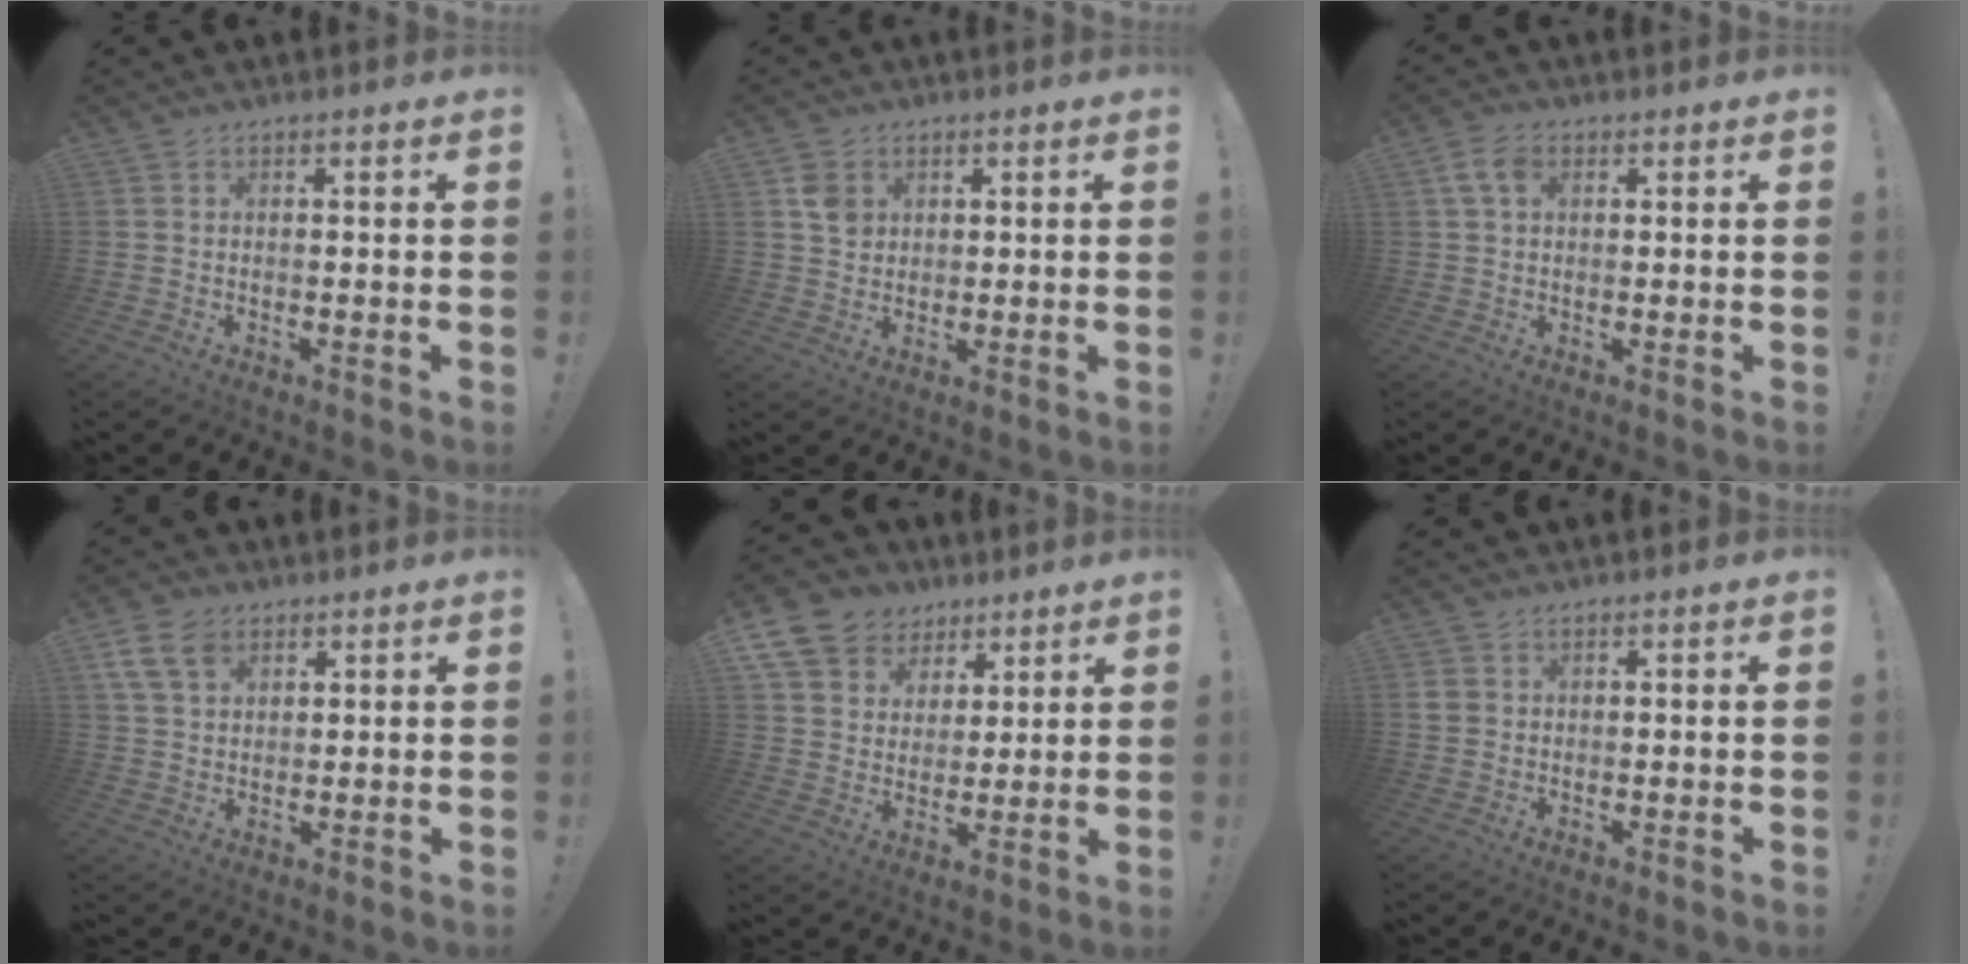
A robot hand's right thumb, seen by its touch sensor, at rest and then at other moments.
{"total": 5.2, "force": [1.9, 4.3, 2.2], "torque": [-0.019, -0.001, 0.035]}
{"total": 5.5, "force": [1.8, 3.6, 3.8], "torque": [-0.079, 0.007, 0.035]}
{"total": 8.7, "force": [4.6, 5.6, 4.7], "torque": [-0.090, -0.007, 0.094]}
{"total": 12.4, "force": [7.1, 9.4, 3.6], "torque": [-0.061, -0.047, 0.142]}
{"total": 2.4, "force": [0.9, 2.1, 0.7], "torque": [-0.013, 0.003, 0.020]}